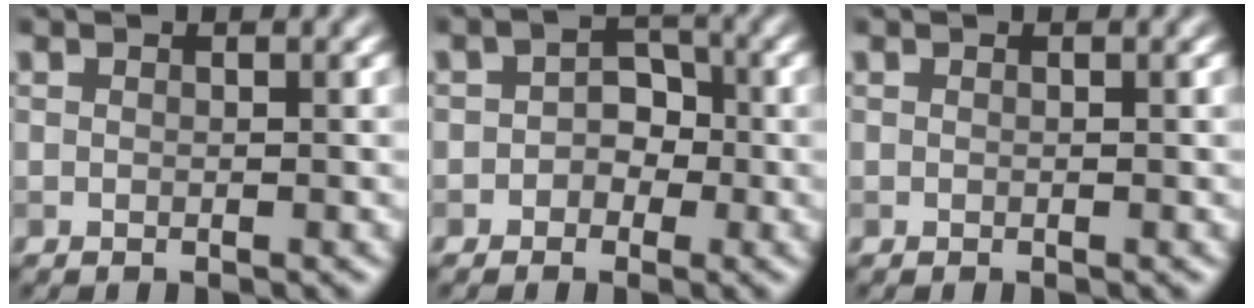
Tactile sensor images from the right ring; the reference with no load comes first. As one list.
[{"total": 2.2, "force": [-0.7, 1.8, 1.0], "torque": [-0.003, 0.003, -0.020]}, {"total": 0.0}]